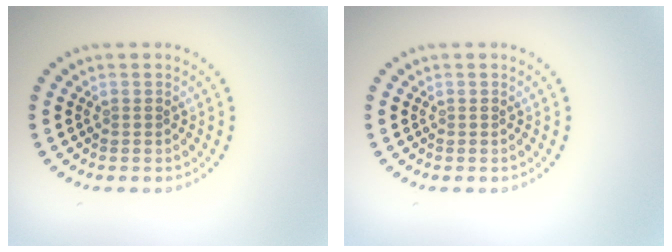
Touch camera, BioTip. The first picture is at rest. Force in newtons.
{"total": 0.0}